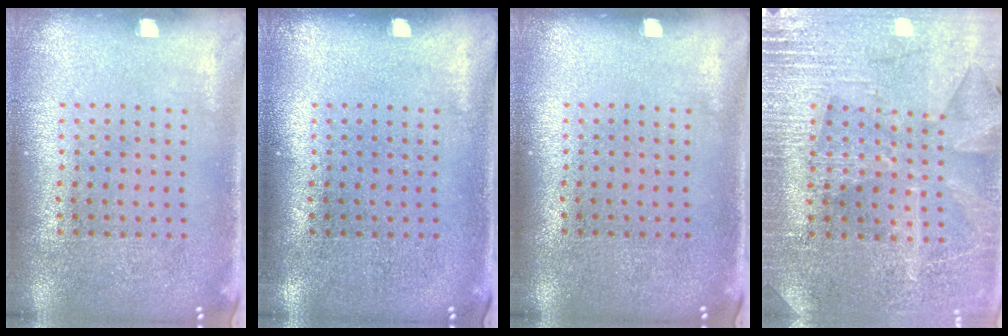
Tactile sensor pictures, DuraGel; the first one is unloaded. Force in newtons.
{"total": 0.0}
{"total": 0.0}
{"total": 3.0, "press": 3.0, "slide": 0.6}